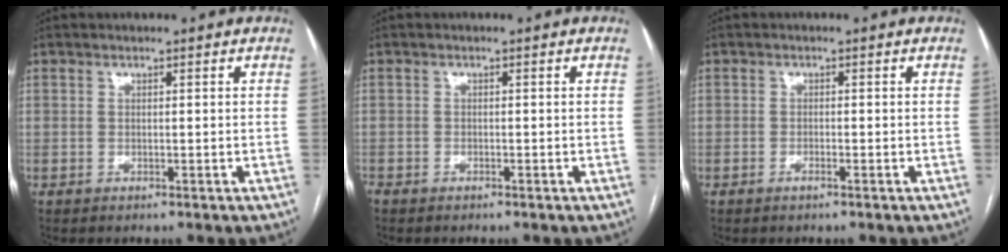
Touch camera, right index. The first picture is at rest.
{"total": 1.1, "force": [-1.0, 0.4, 0.3], "torque": [-0.008, 0.000, -0.018]}
{"total": 0.8, "force": [-0.6, 0.2, 0.5], "torque": [-0.008, 0.001, -0.009]}